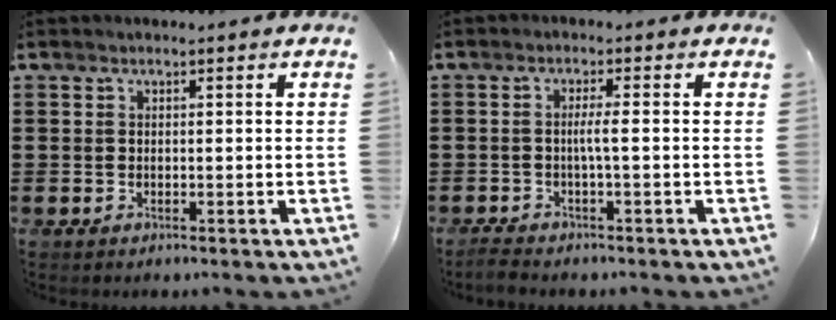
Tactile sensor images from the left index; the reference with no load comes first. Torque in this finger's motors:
{"motor_torque": [0.79, 0.48, 0.09, 0.06]}